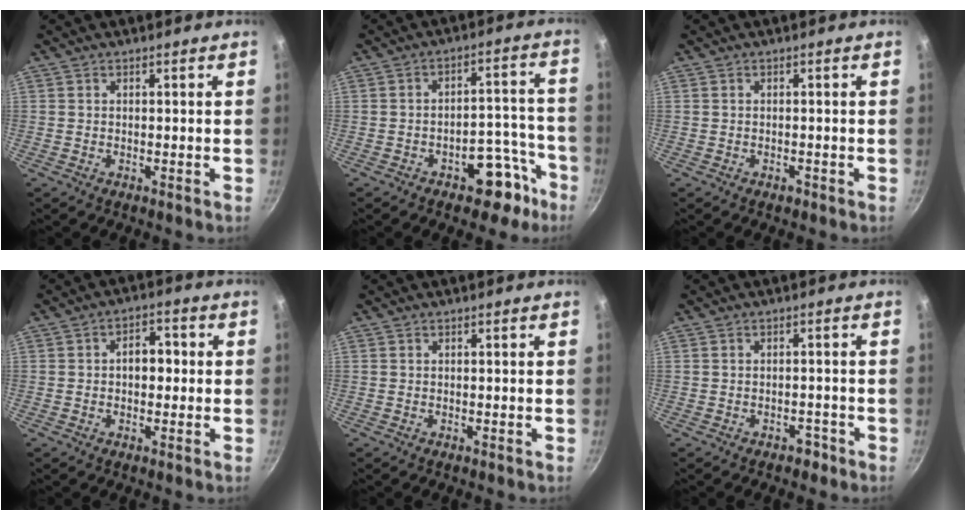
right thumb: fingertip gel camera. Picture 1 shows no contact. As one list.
[{"total": 10.3, "force": [-6.0, 5.4, 6.4], "torque": [-0.047, 0.062, -0.081]}, {"total": 0.7, "force": [-0.5, 0.4, 0.2], "torque": [0.000, 0.004, -0.008]}, {"total": 5.1, "force": [0.1, 3.3, 3.9], "torque": [-0.043, 0.019, -0.005]}, {"total": 0.0}, {"total": 1.9, "force": [-1.4, 1.2, 0.7], "torque": [-0.001, 0.013, -0.019]}]